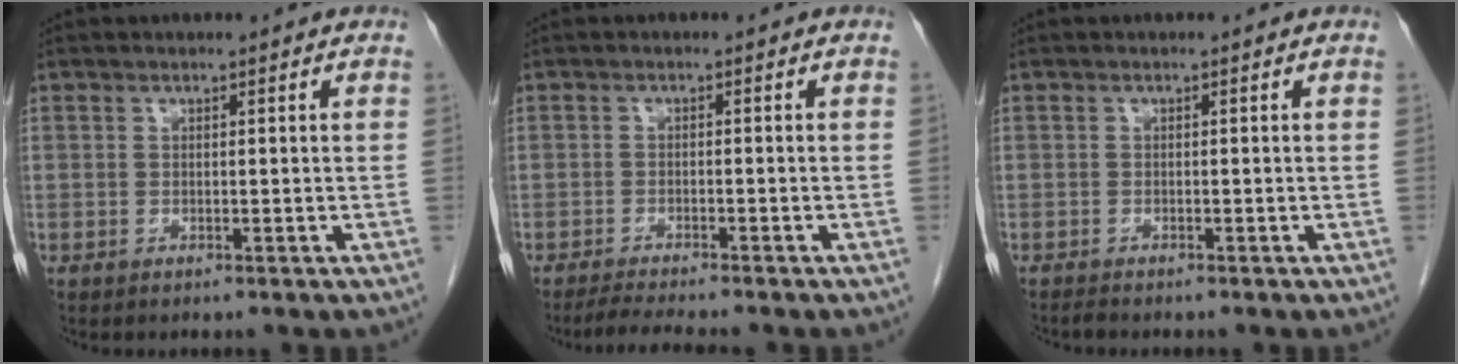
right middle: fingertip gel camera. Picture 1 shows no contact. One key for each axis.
{"total": 3.9, "fx": -3.5, "fy": -0.5, "fz": 1.7, "tx": -0.036, "ty": -0.018, "tz": -0.059}
{"total": 0.7, "fx": -0.7, "fy": -0.1, "fz": 0.1, "tx": -0.009, "ty": -0.004, "tz": -0.014}